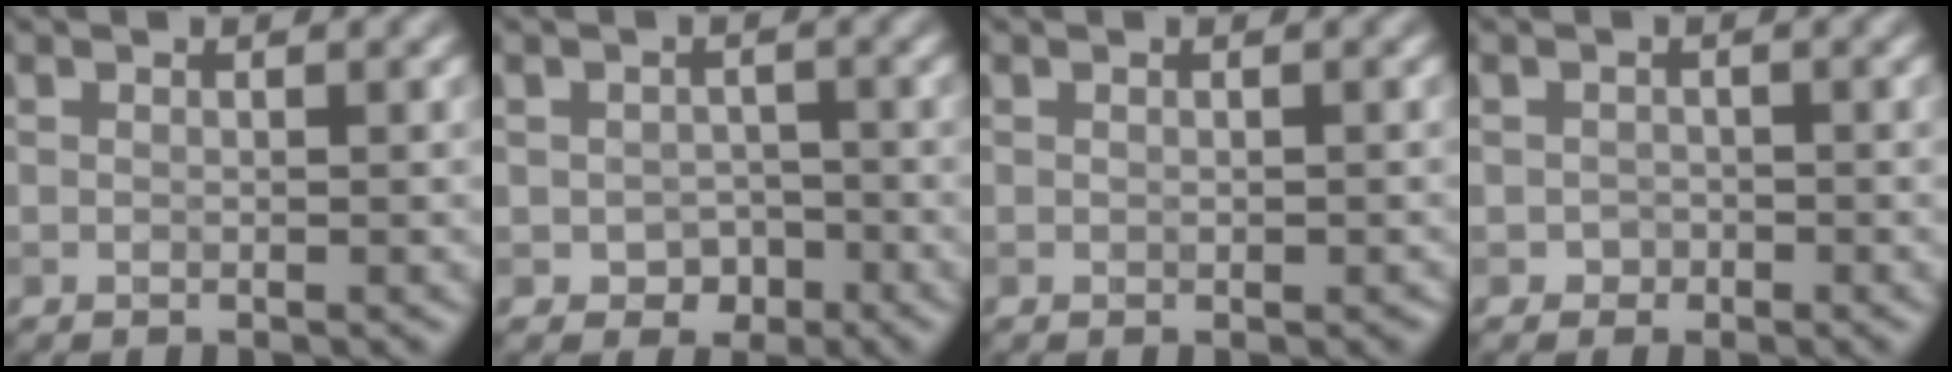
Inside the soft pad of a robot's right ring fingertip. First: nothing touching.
{"total": 1.9, "force": [-0.8, 1.6, 0.4], "torque": [0.006, 0.001, -0.017]}
{"total": 0.5, "force": [-0.1, 0.4, 0.2], "torque": [-0.003, -0.003, -0.002]}
{"total": 0.9, "force": [-0.4, 0.8, -0.2], "torque": [0.016, 0.003, -0.010]}